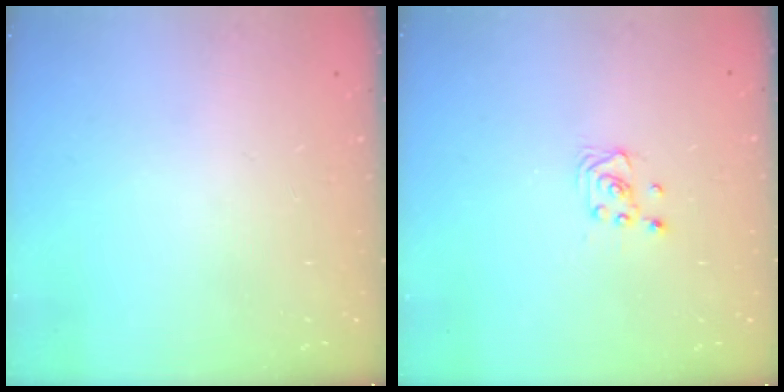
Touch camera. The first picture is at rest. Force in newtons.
{"total": 2.6, "press": 2.6, "slide": 0.3}